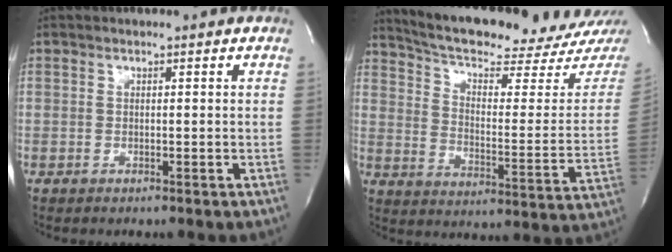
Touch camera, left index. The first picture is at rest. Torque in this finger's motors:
{"motor_torque": [-0.07, -0.19, 0.18, 0.02]}